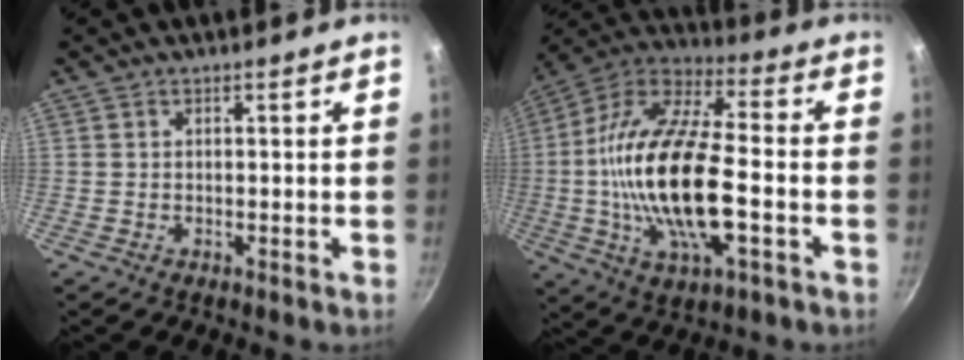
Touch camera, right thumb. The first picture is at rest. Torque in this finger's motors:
{"motor_torque": [1.05, 0.94, 2.64, -0.13, 0.99]}